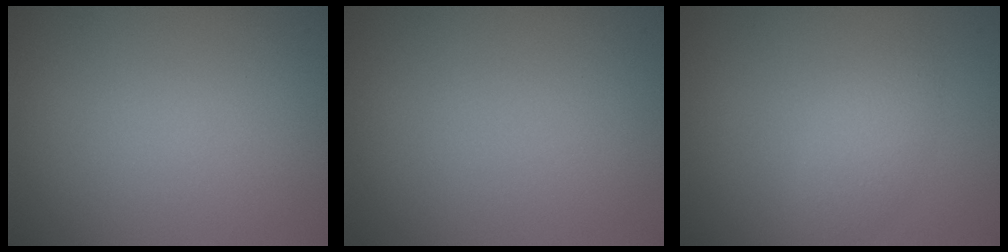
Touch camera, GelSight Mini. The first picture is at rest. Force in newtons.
{"total": 0.0}
{"total": 2.1, "press": 2.1, "slide": 0.2}